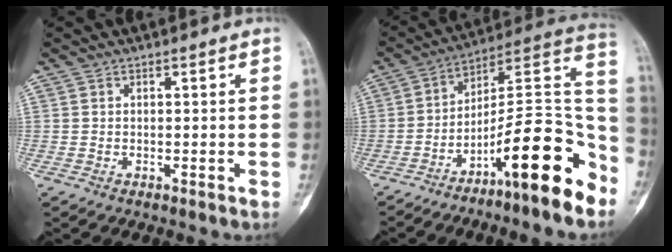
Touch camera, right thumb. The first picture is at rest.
{"total": 18.5, "force": [-10.5, 3.5, 14.8], "torque": [-0.214, 0.099, -0.169]}